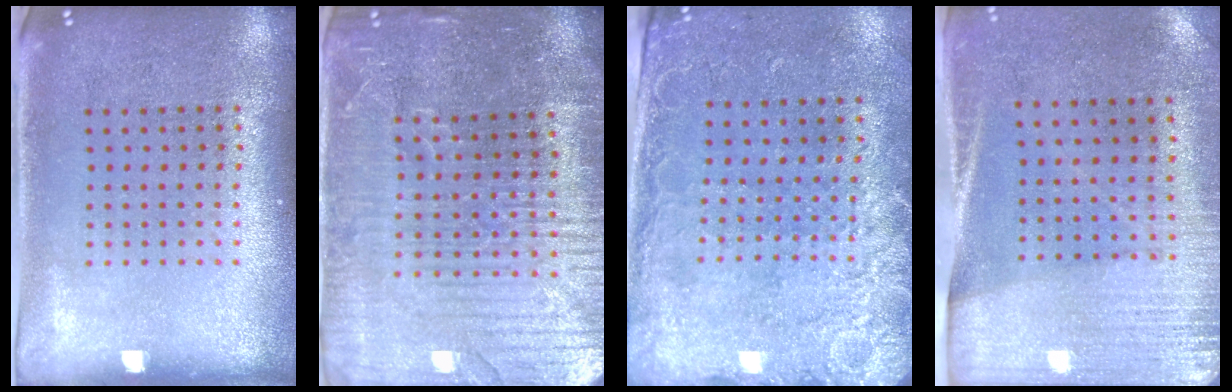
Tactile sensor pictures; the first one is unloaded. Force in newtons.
{"total": 5.0, "press": 4.7, "slide": 1.9}
{"total": 2.6, "press": 2.1, "slide": 1.5}
{"total": 2.8, "press": 2.5, "slide": 1.3}